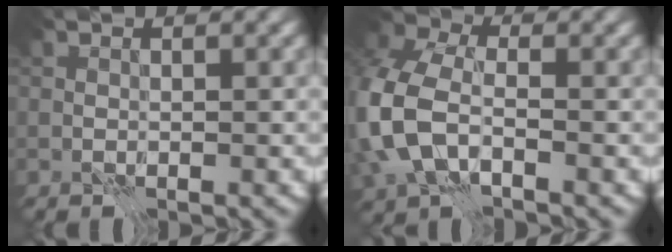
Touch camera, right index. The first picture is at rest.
{"total": 8.3, "force": [-1.9, 5.6, 5.7], "torque": [-0.172, -0.010, -0.043]}